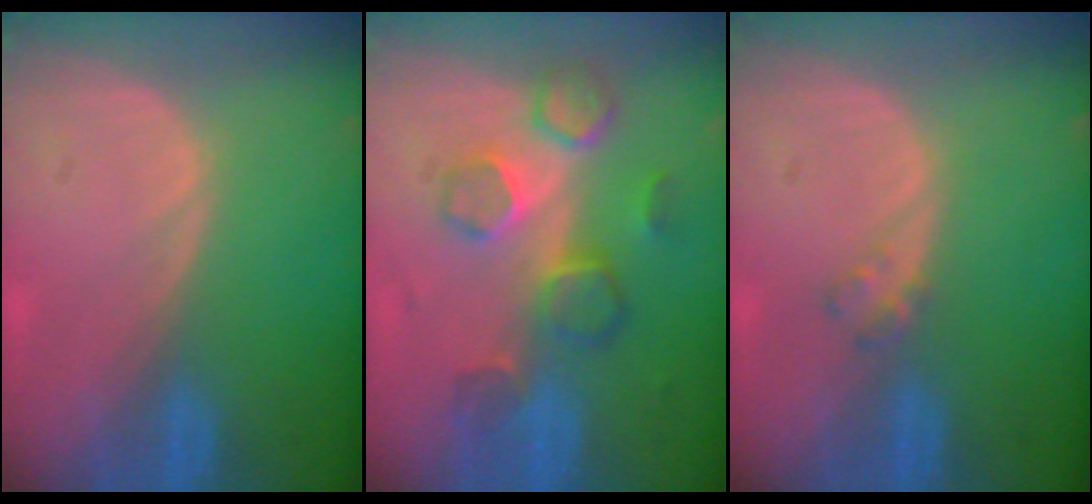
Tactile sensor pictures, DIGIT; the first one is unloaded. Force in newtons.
{"total": 8.6, "press": 7.5, "slide": 4.2}
{"total": 1.6, "press": 1.6, "slide": 0.2}